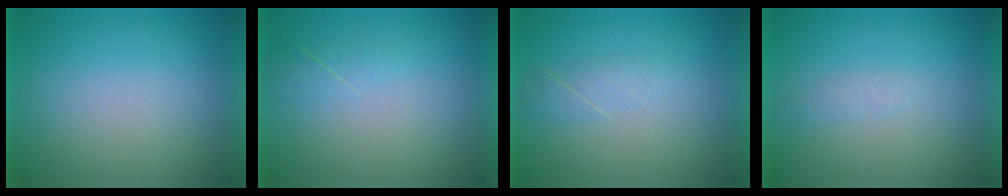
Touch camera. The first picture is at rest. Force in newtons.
{"total": 1.9}
{"total": 2.1}
{"total": 1.3}